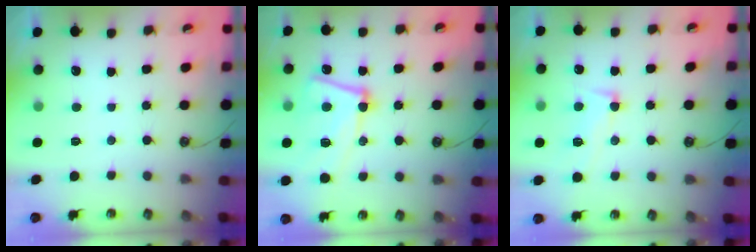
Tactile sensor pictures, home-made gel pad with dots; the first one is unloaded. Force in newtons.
{"total": 14.7, "press": 14.5, "slide": 2.0}
{"total": 3.0, "press": 2.8, "slide": 1.2}